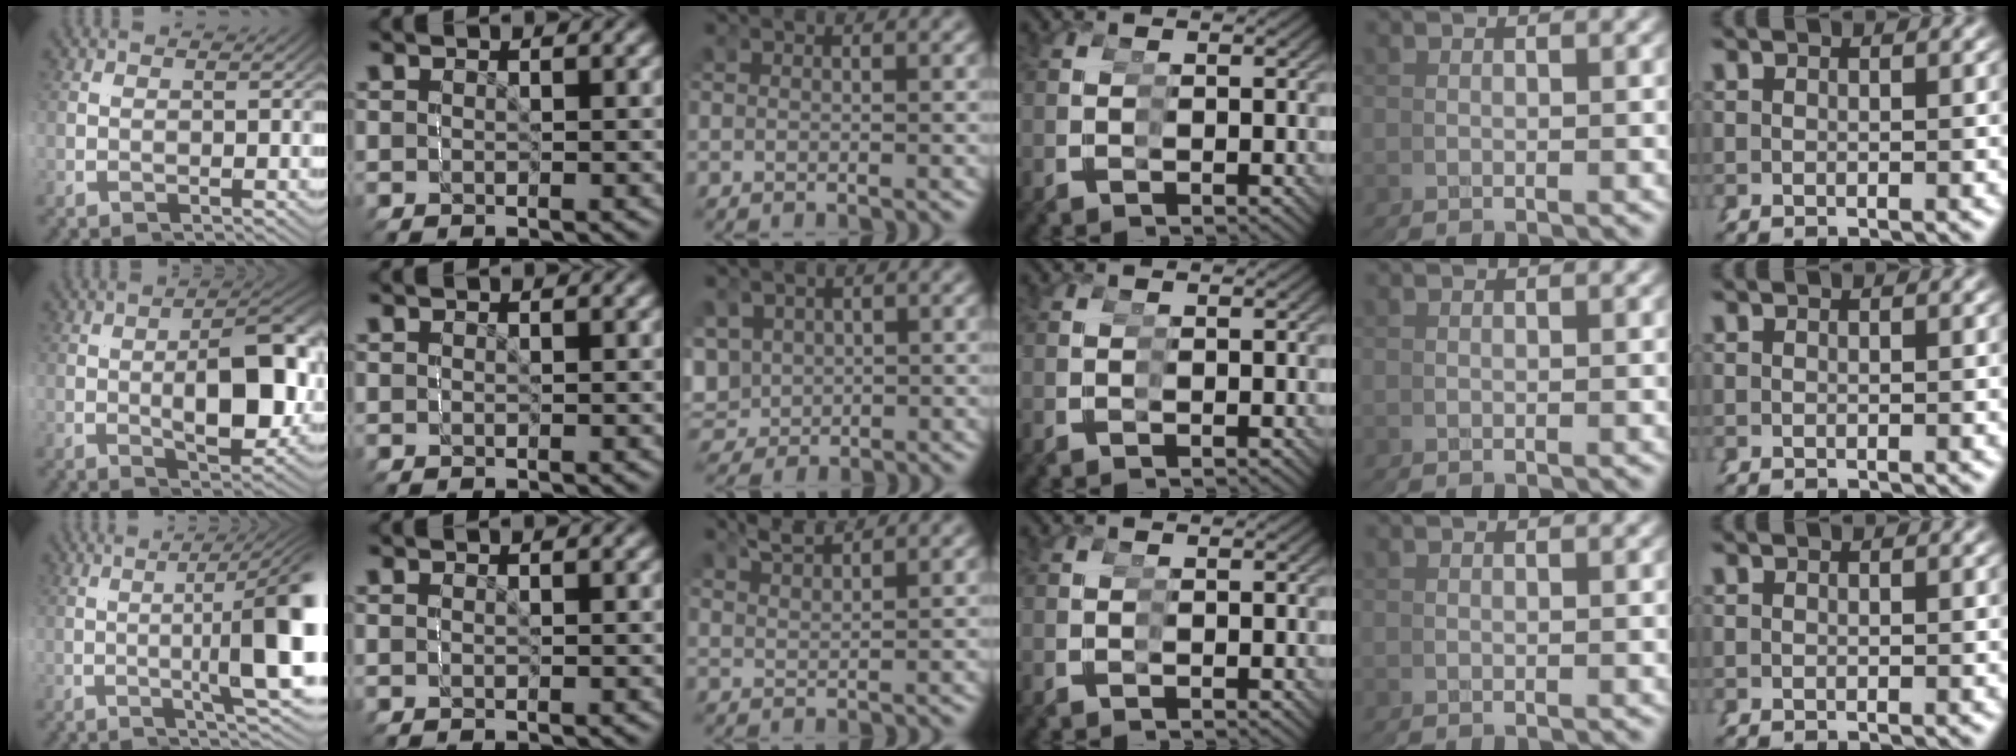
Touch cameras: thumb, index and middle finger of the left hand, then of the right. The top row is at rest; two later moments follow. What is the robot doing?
{"motion": "grasp_and_lifting", "object": "screwdriver"}